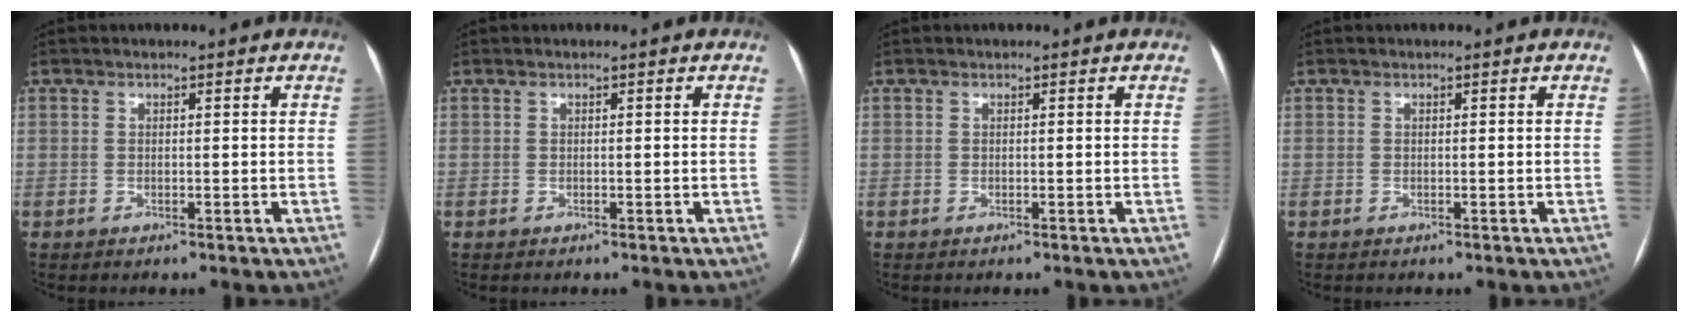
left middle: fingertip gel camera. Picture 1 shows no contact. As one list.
[{"total": 0.0}, {"total": 0.0}, {"total": 0.0}]